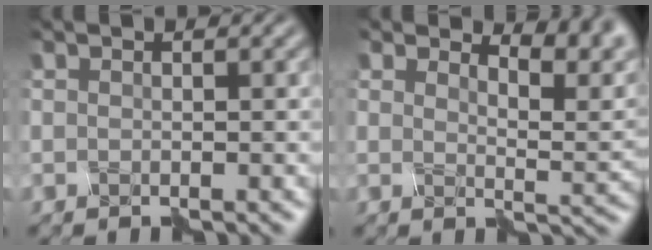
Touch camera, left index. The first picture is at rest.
{"total": 4.5, "force": [3.7, 1.4, 2.2], "torque": [-0.034, 0.000, 0.047]}